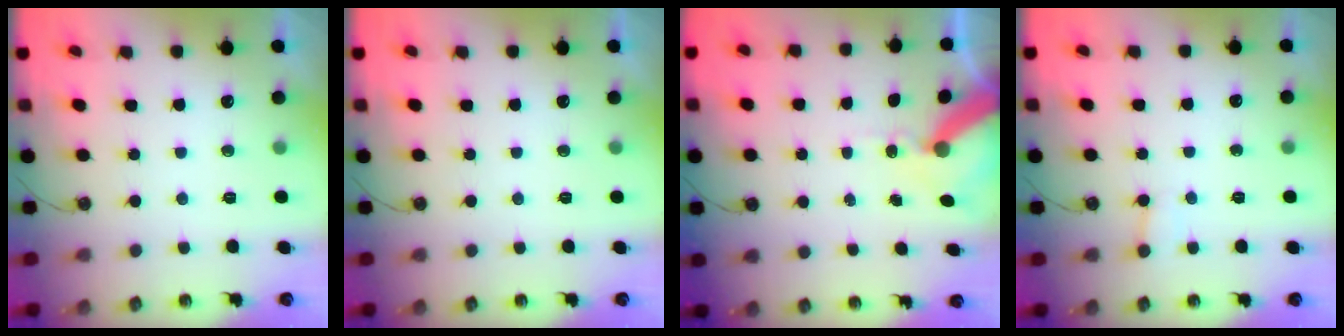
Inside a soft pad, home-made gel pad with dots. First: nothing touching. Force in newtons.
{"total": 0.0}
{"total": 10.2, "press": 10.1, "slide": 1.4}
{"total": 3.8, "press": 3.8, "slide": 0.3}